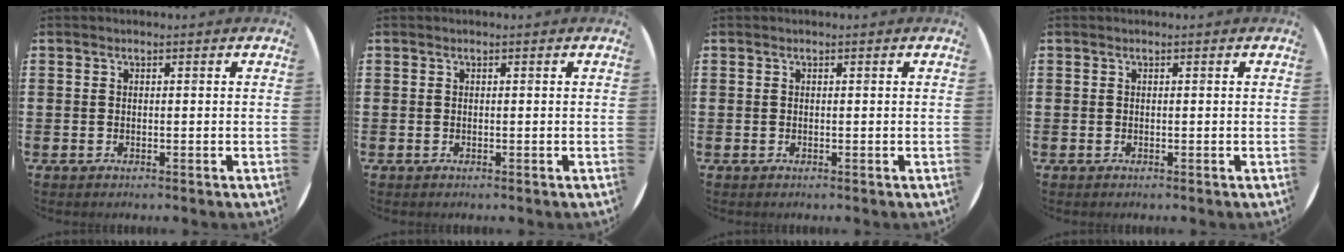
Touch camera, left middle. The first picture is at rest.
{"total": 0.0}
{"total": 0.0}
{"total": 0.0}